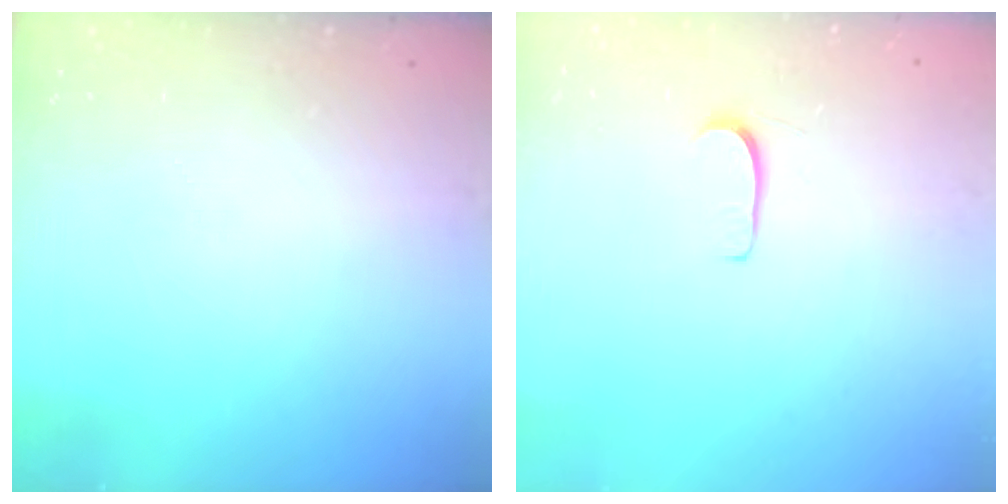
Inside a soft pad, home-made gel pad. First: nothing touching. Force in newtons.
{"total": 5.0, "press": 5.0, "slide": 0.5}